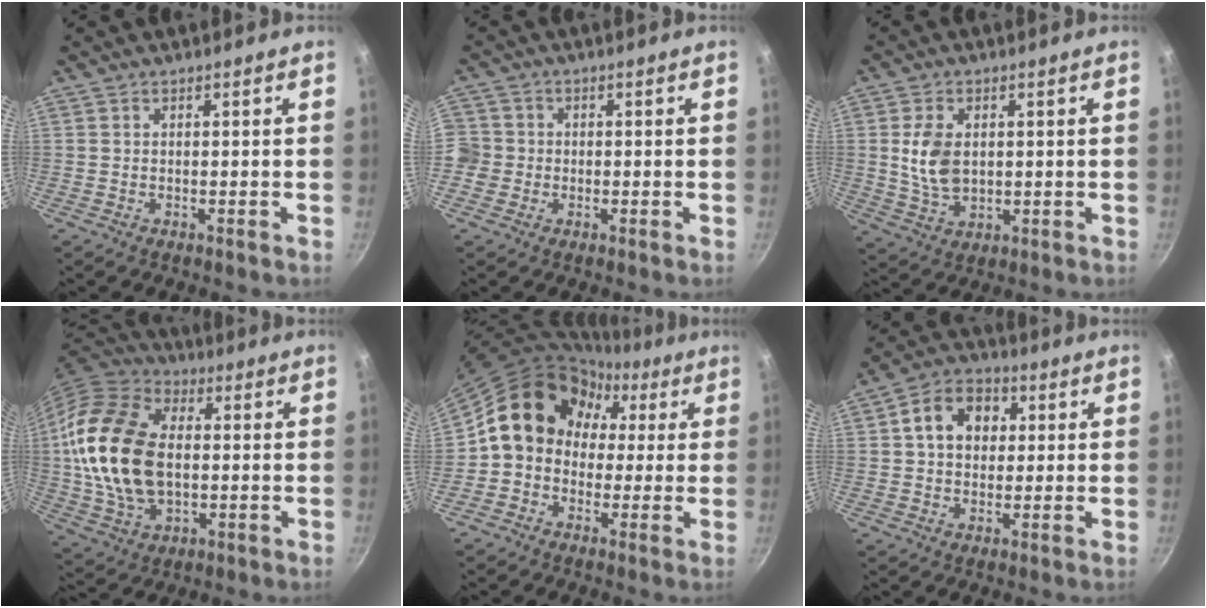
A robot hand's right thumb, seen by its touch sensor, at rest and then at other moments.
{"total": 5.7, "force": [-1.2, 5.3, 1.5], "torque": [-0.017, 0.015, -0.031]}
{"total": 8.2, "force": [1.1, 5.4, 6.1], "torque": [-0.109, -0.009, 0.026]}
{"total": 22.2, "force": [0.8, 14.5, 16.8], "torque": [-0.309, 0.013, 0.012]}
{"total": 14.4, "force": [1.7, 12.5, 7.1], "torque": [-0.074, 0.045, 0.006]}
{"total": 10.3, "force": [2.1, 8.0, 6.2], "torque": [-0.073, 0.016, 0.021]}